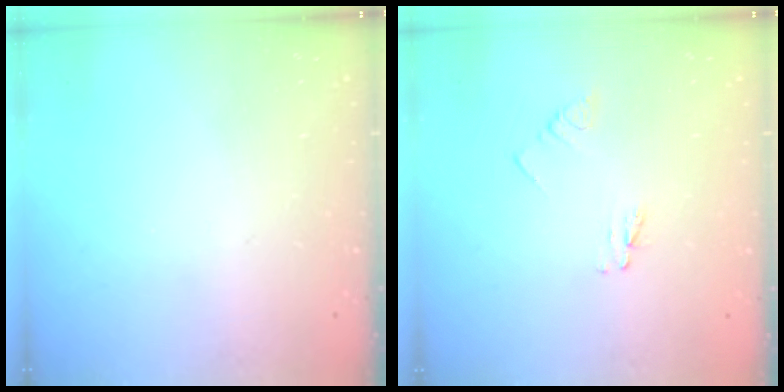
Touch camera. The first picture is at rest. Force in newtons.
{"total": 2.6, "press": 2.6, "slide": 0.4}